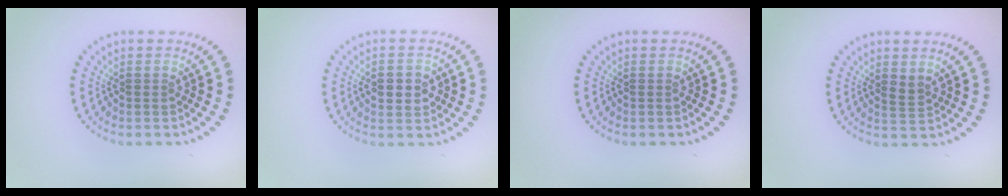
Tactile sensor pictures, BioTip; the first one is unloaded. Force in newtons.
{"total": 2.2, "press": 2.2, "slide": 0.1}
{"total": 0.0}
{"total": 1.2, "press": 1.0, "slide": 0.7}